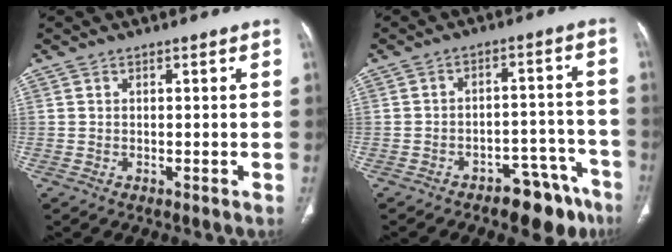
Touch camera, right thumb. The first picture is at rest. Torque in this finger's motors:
{"motor_torque": [1.14, 1.29, -0.16, -0.06, 0.11]}